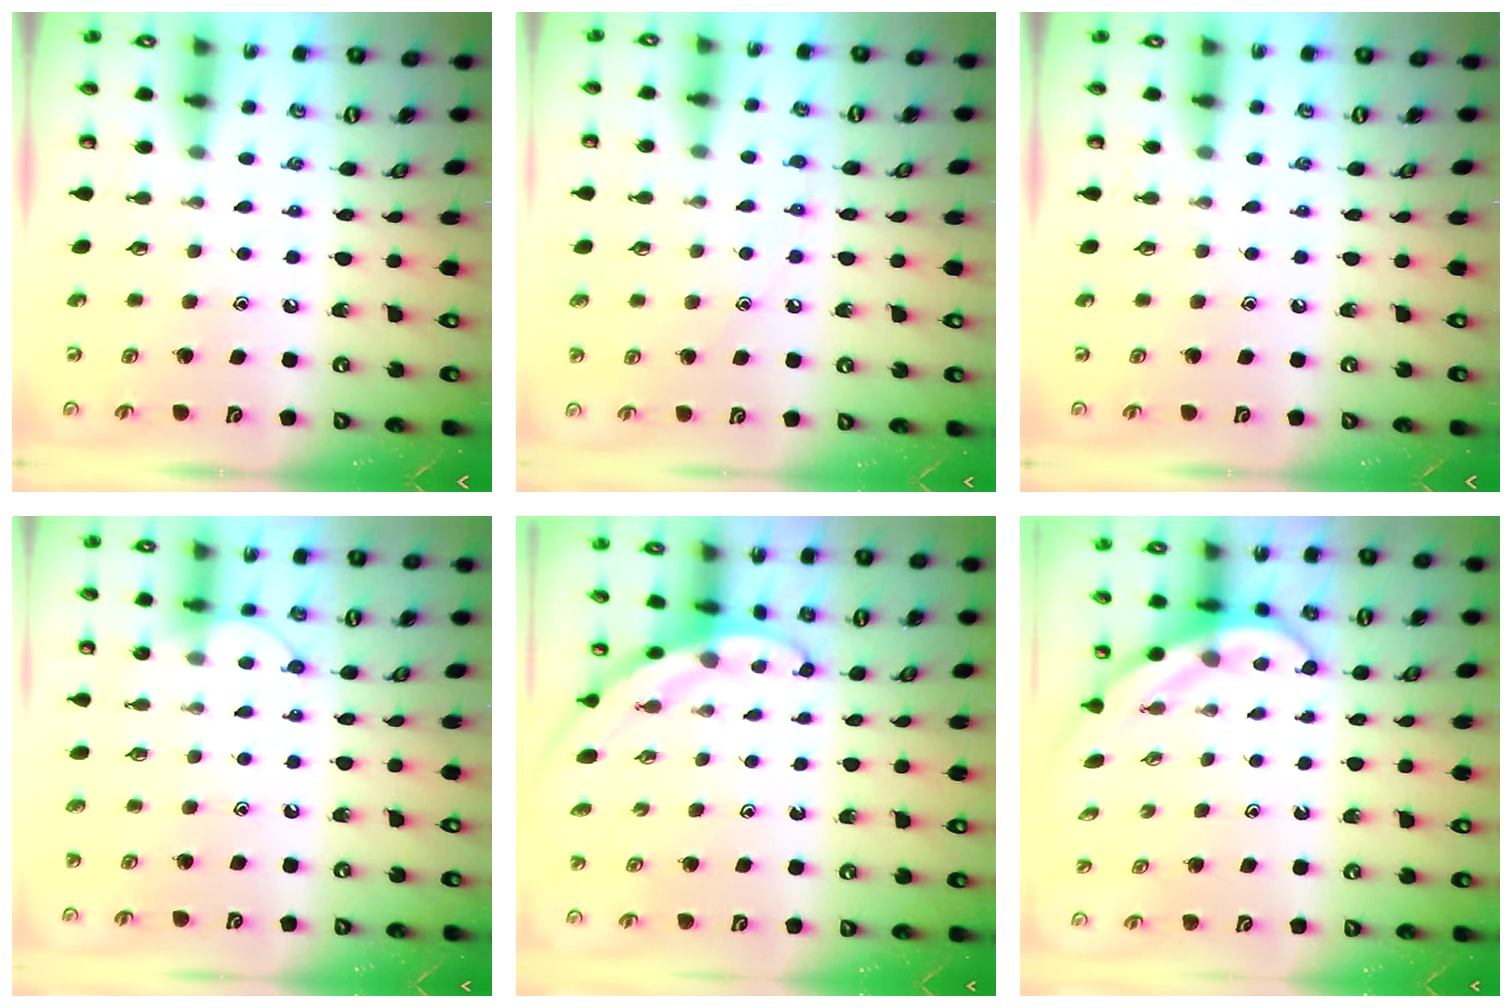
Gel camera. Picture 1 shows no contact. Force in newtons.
{"total": 4.6, "press": 4.5, "slide": 0.5}
{"total": 0.0}
{"total": 6.5, "press": 6.5, "slide": 0.5}
{"total": 2.8, "press": 2.8, "slide": 0.1}
{"total": 4.0, "press": 4.0, "slide": 0.3}